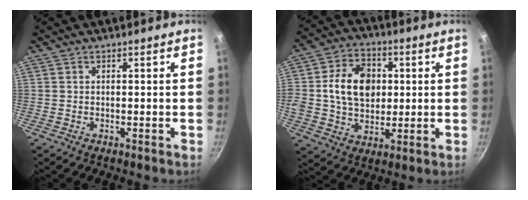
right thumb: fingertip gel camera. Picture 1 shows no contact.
{"total": 13.9, "force": [1.7, 10.6, 8.8], "torque": [-0.122, 0.011, 0.024]}